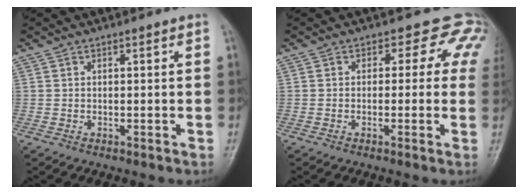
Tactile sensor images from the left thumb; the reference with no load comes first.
{"total": 5.9, "force": [2.8, 4.6, 2.4], "torque": [0.011, -0.002, 0.002]}